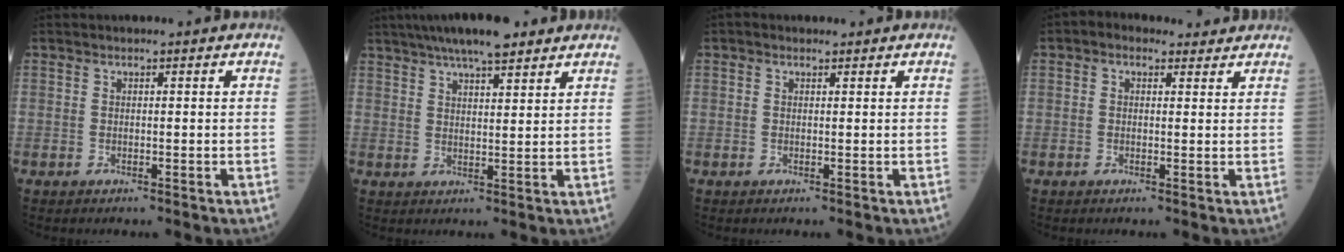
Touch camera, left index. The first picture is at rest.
{"total": 11.0, "force": [8.6, 2.0, 6.6], "torque": [-0.105, 0.026, 0.134]}
{"total": 0.8, "force": [0.5, 0.6, 0.3], "torque": [-0.007, 0.003, 0.004]}
{"total": 4.1, "force": [2.8, 2.5, 1.6], "torque": [-0.024, 0.025, 0.043]}